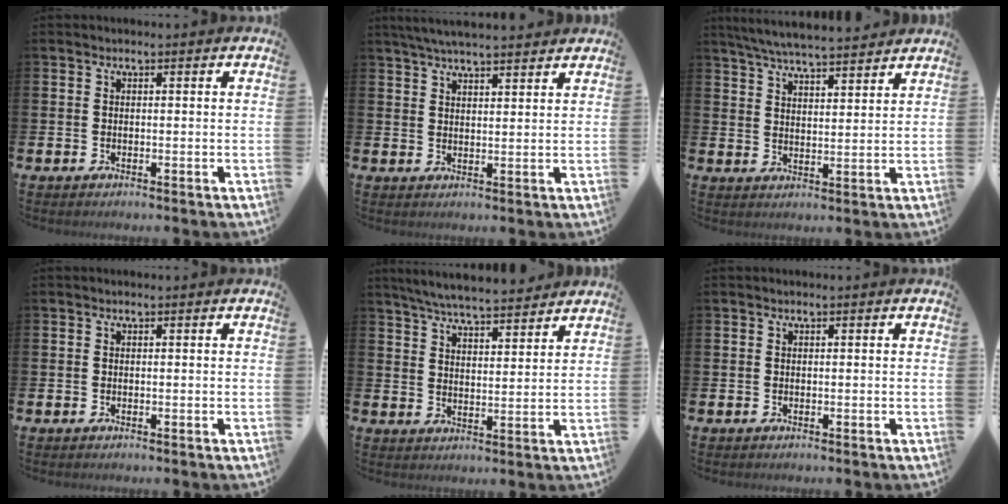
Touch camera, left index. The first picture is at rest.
{"total": 4.6, "force": [4.3, 0.5, 1.5], "torque": [-0.040, -0.008, 0.080]}
{"total": 6.0, "force": [5.8, 0.2, 1.3], "torque": [-0.052, -0.025, 0.106]}
{"total": 0.0}
{"total": 6.2, "force": [6.0, 0.4, 1.3], "torque": [-0.046, -0.031, 0.108]}
{"total": 0.0}